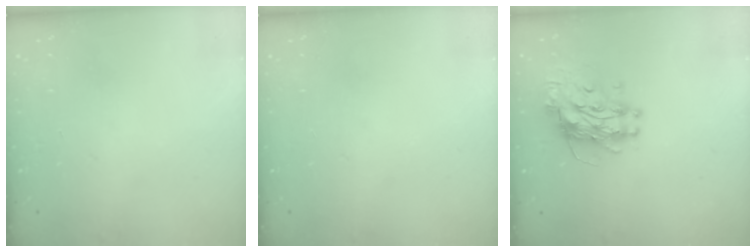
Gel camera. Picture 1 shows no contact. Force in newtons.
{"total": 0.0}
{"total": 11.5, "press": 11.4, "slide": 1.3}